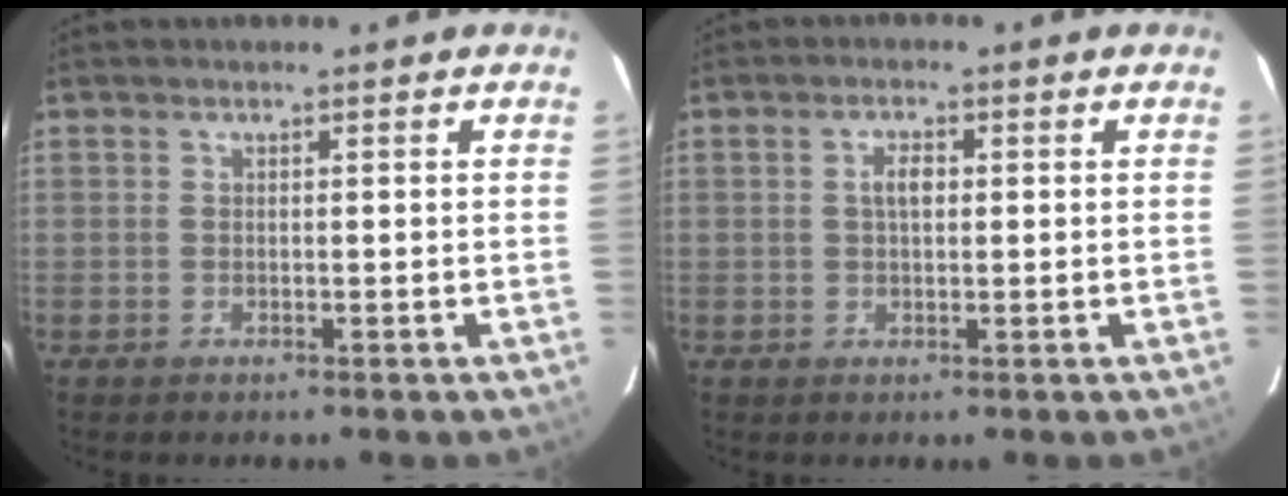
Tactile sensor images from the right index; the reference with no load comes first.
{"total": 2.6, "force": [0.4, 1.3, 2.2], "torque": [-0.042, 0.007, 0.007]}